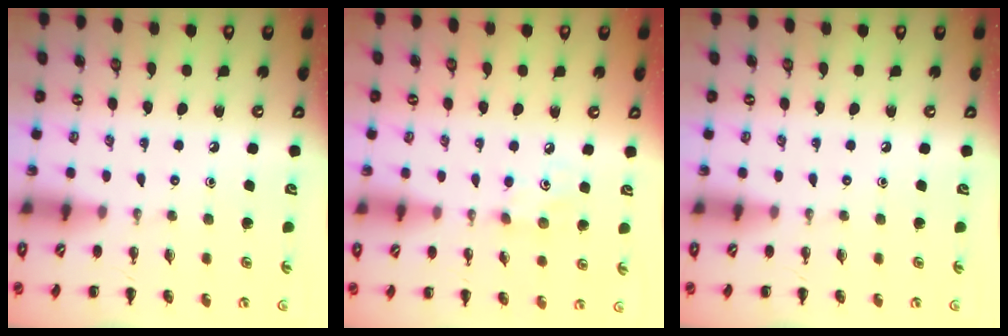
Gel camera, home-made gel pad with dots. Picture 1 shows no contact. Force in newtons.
{"total": 3.7, "press": 3.6, "slide": 0.8}
{"total": 0.0}